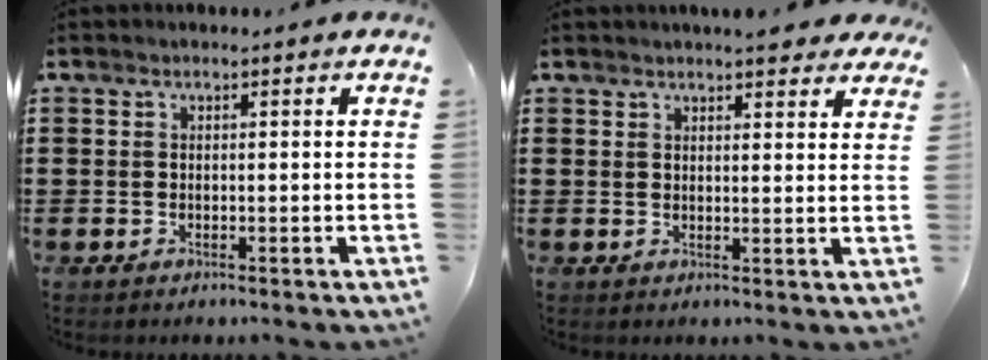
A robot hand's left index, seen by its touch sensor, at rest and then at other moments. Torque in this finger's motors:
{"motor_torque": [2.14, 0.00, 0.37, 0.09]}